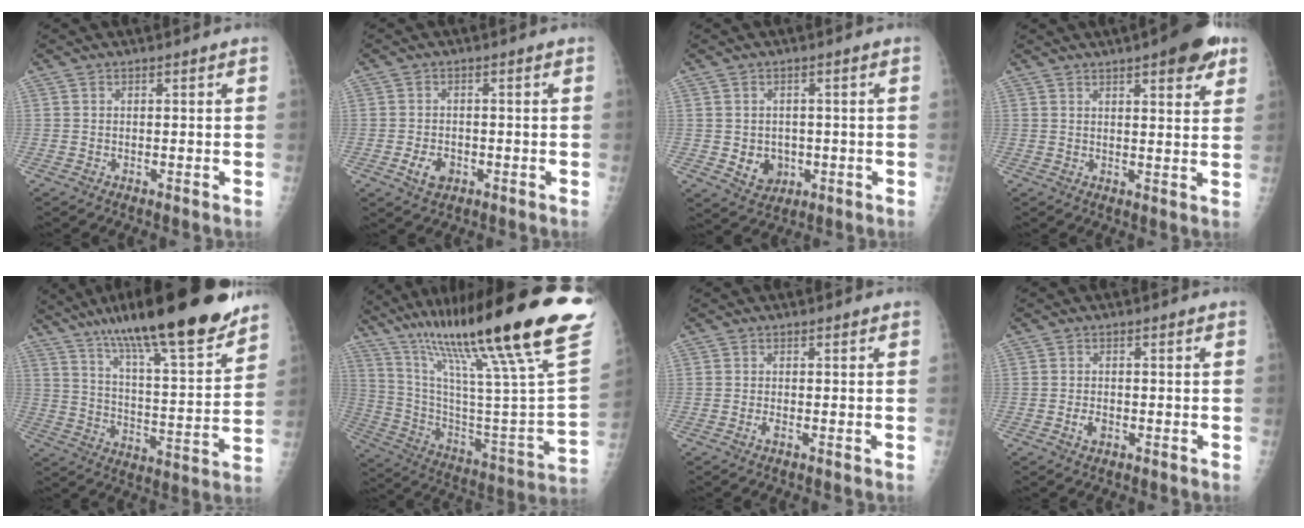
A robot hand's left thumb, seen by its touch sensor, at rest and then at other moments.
{"total": 3.7, "force": [-1.4, 2.6, 2.3], "torque": [-0.033, 0.002, -0.019]}
{"total": 5.2, "force": [-0.7, 4.5, 2.5], "torque": [-0.015, 0.001, 0.002]}
{"total": 9.7, "force": [5.7, 2.8, 7.3], "torque": [-0.073, -0.020, 0.069]}
{"total": 25.4, "force": [18.7, 5.0, 16.4], "torque": [-0.239, -0.064, 0.297]}
{"total": 39.3, "force": [26.4, 4.5, 28.8], "torque": [-0.376, -0.090, 0.410]}
{"total": 0.9, "force": [-0.2, 0.3, 0.8], "torque": [-0.016, -0.001, -0.005]}
{"total": 2.0, "force": [-0.7, 1.3, 1.3], "torque": [-0.020, 0.002, -0.011]}